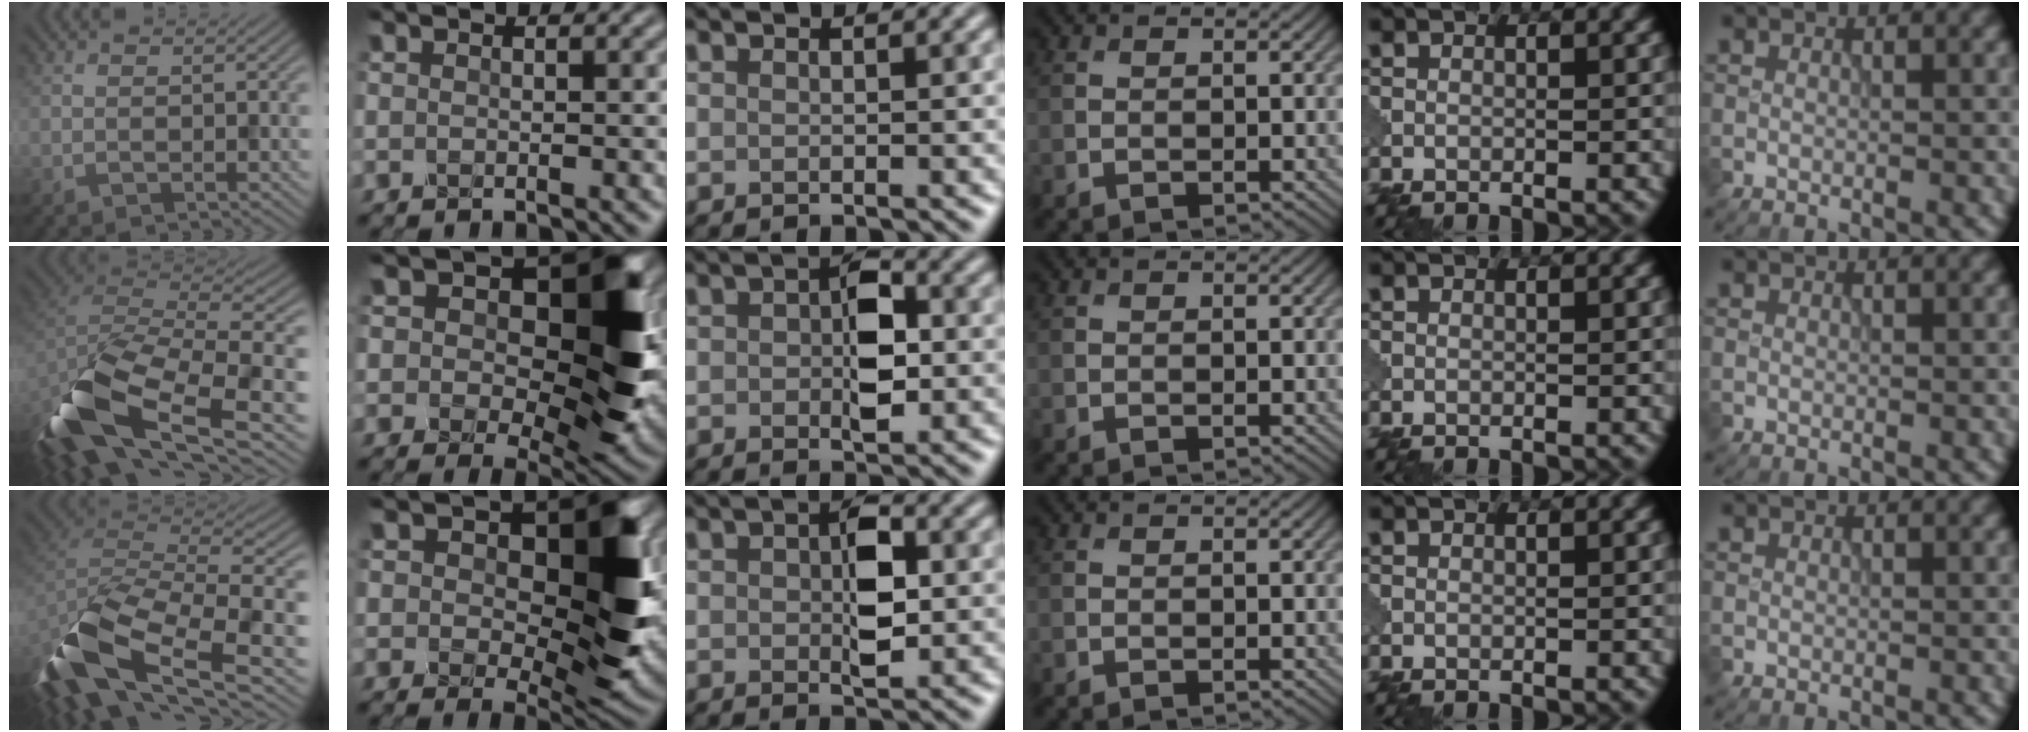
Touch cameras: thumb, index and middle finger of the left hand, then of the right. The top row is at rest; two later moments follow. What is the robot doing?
{"motion": "disassemble", "object": "pitcher"}